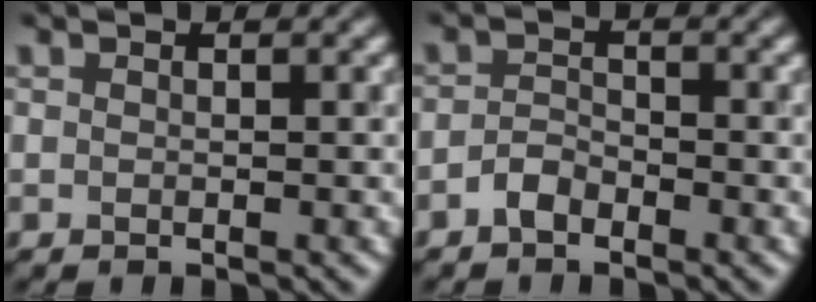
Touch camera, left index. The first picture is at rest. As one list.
[{"total": 1.5, "force": [-1.2, 0.7, 0.7], "torque": [-0.013, 0.009, -0.026]}]